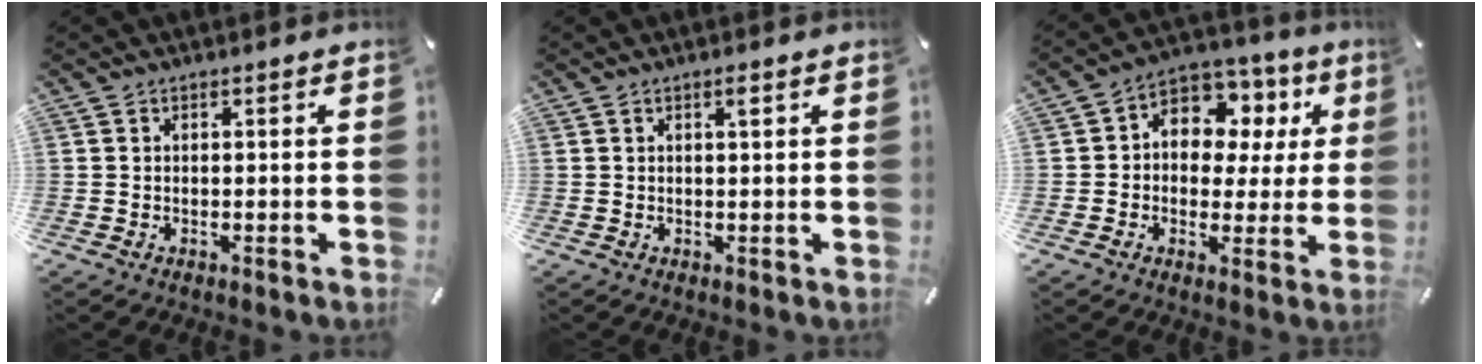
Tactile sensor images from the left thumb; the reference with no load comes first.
{"total": 1.4, "force": [0.6, 0.2, 1.2], "torque": [-0.025, 0.001, 0.010]}
{"total": 9.7, "force": [2.4, 8.1, 4.8], "torque": [-0.072, -0.018, 0.045]}